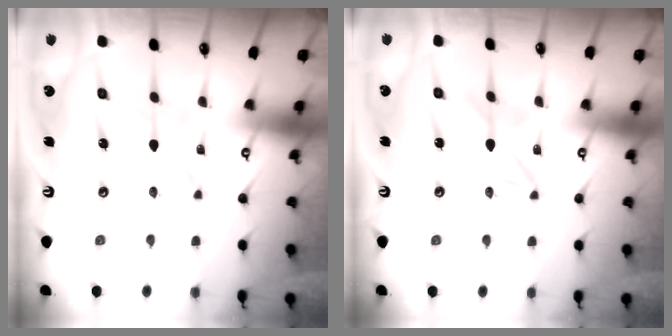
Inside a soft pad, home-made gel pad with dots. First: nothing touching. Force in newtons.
{"total": 1.9, "press": 1.9, "slide": 0.1}